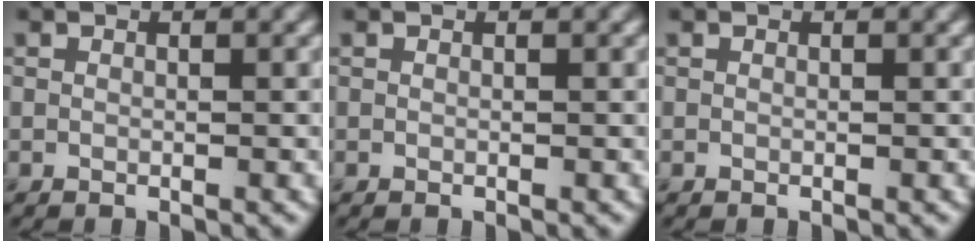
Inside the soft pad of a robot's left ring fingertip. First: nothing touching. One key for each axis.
{"total": 0.0}
{"total": 0.0}